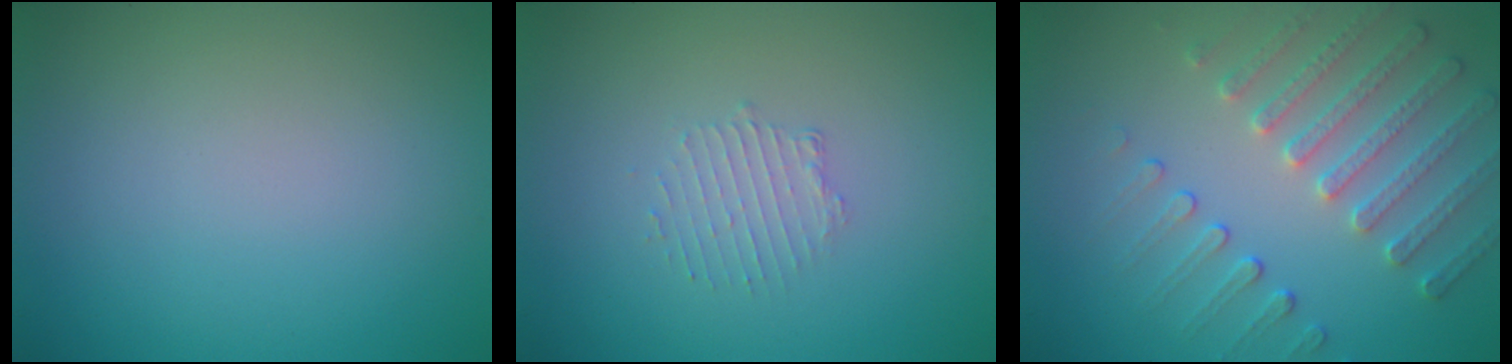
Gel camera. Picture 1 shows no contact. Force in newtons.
{"total": 1.3, "press": 0.7, "slide": 1.1}
{"total": 4.0, "press": 3.7, "slide": 1.6}